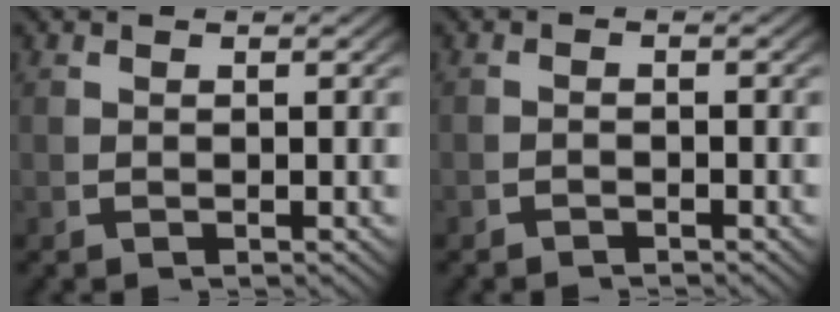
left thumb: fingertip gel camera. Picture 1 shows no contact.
{"total": 1.1, "force": [-1.1, 0.0, -0.1], "torque": [0.007, -0.002, -0.022]}